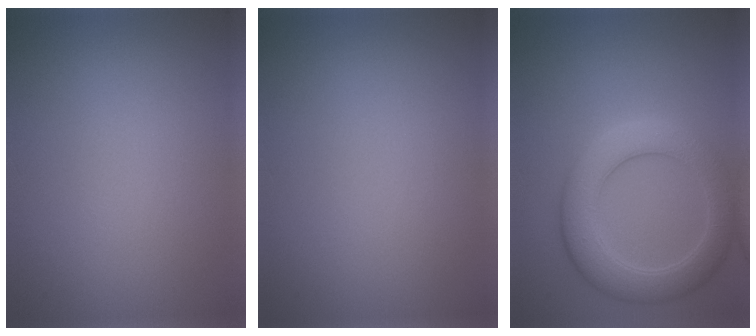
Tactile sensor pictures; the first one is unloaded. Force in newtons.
{"total": 0.0}
{"total": 5.3, "press": 5.3, "slide": 0.5}